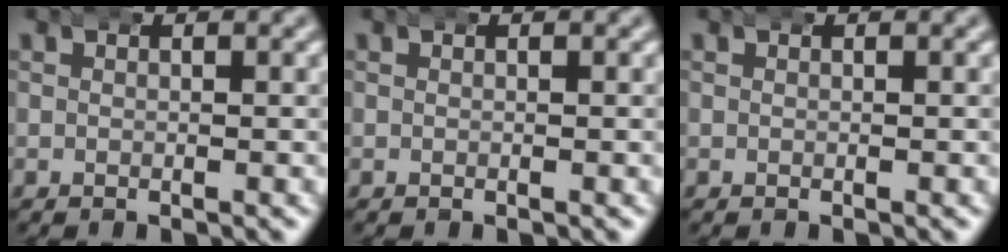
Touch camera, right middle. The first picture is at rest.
{"total": 0.0}
{"total": 0.0}